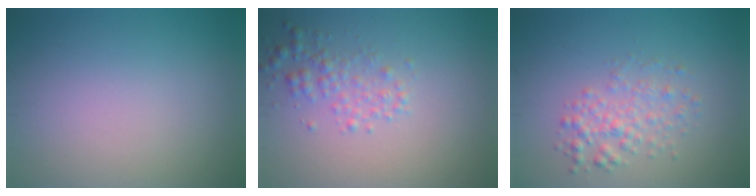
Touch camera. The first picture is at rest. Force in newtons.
{"total": 2.1, "press": 2.1, "slide": 0.1}
{"total": 2.5, "press": 2.5, "slide": 0.0}